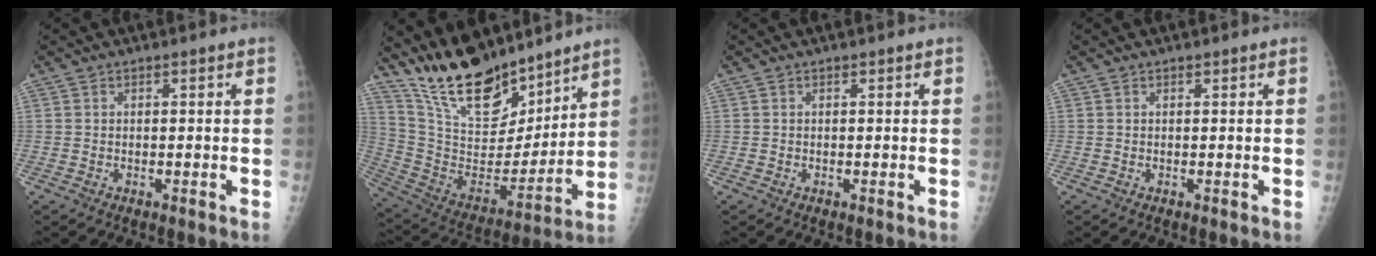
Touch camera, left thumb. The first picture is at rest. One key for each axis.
{"total": 20.8, "fx": 17.2, "fy": 7.4, "fz": 9.0, "tx": -0.123, "ty": -0.095, "tz": 0.313}
{"total": 0.0}
{"total": 0.0}